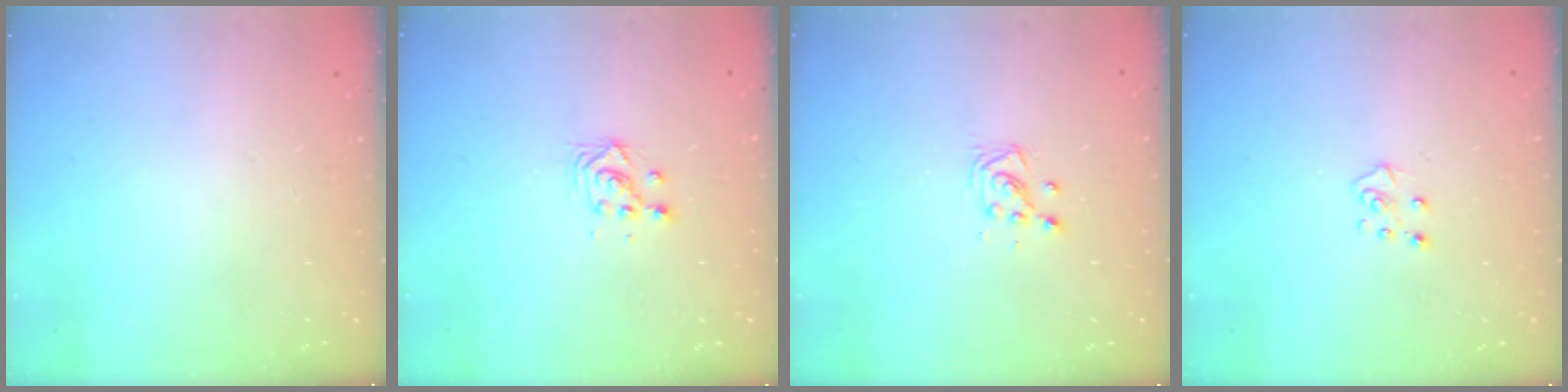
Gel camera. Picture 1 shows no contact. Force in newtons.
{"total": 2.8, "press": 2.8, "slide": 0.1}
{"total": 4.0, "press": 4.0, "slide": 0.4}
{"total": 5.1, "press": 5.1, "slide": 0.4}